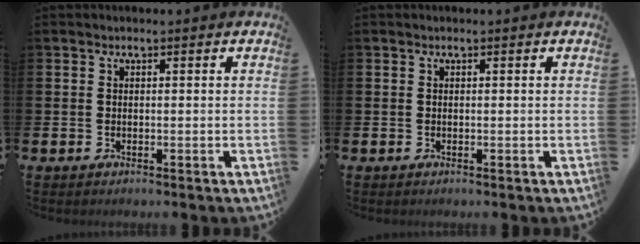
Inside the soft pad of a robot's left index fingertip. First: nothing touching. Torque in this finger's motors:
{"motor_torque": [0.00, 0.00, 0.00, 0.00]}